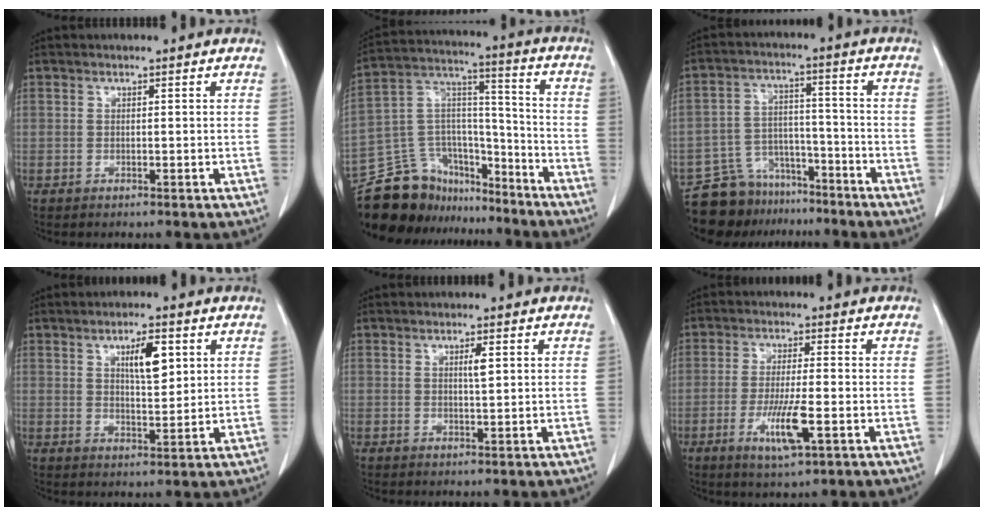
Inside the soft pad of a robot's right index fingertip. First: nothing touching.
{"total": 18.6, "force": [-16.1, 8.0, 4.6], "torque": [-0.091, 0.062, -0.265]}
{"total": 10.1, "force": [-8.4, 5.4, 1.5], "torque": [-0.028, 0.032, -0.138]}
{"total": 6.0, "force": [2.4, 1.7, 5.2], "torque": [-0.089, 0.000, 0.043]}
{"total": 1.7, "force": [0.6, 0.2, 1.6], "torque": [-0.030, -0.001, 0.009]}
{"total": 7.4, "force": [-2.6, 0.6, 6.9], "torque": [-0.130, -0.016, -0.043]}